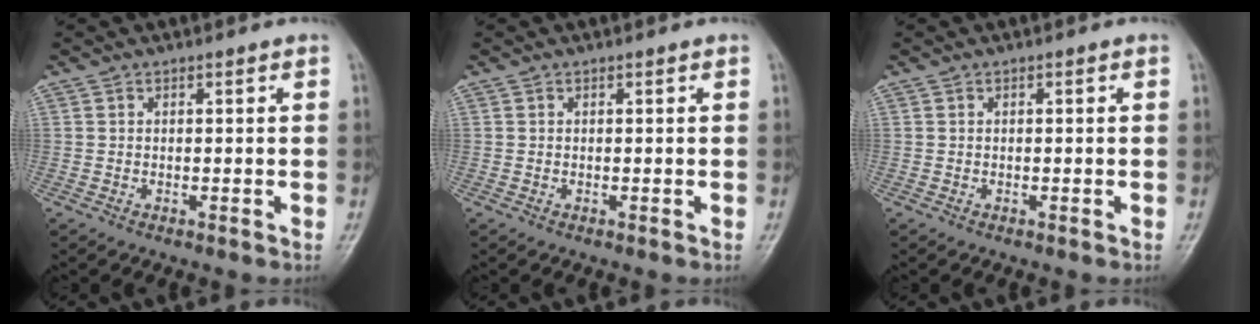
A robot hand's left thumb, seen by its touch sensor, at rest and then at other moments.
{"total": 0.0}
{"total": 0.0}